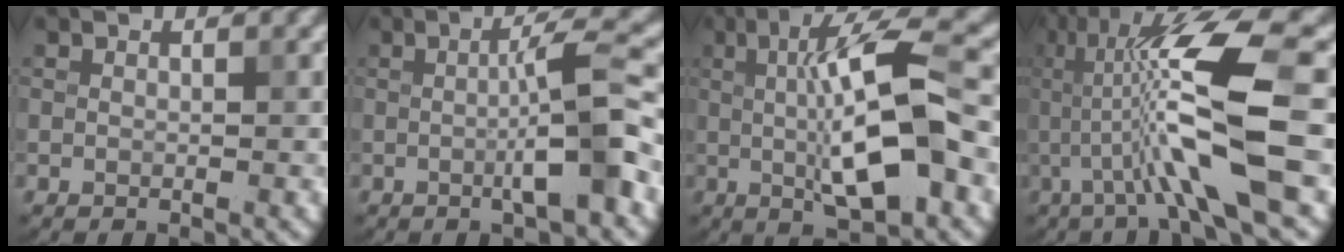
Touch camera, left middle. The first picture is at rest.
{"total": 6.0, "force": [-0.7, 0.8, 5.9], "torque": [-0.089, 0.012, -0.017]}
{"total": 9.6, "force": [0.3, 2.3, 9.3], "torque": [-0.147, -0.001, 0.005]}
{"total": 10.1, "force": [-0.6, 1.5, 10.0], "torque": [-0.165, 0.006, -0.013]}